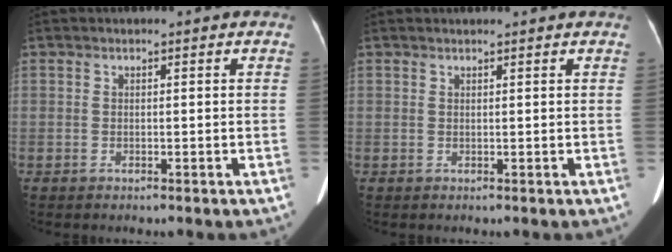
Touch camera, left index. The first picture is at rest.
{"total": 2.7, "force": [2.6, 0.1, 0.8], "torque": [-0.011, 0.020, 0.031]}